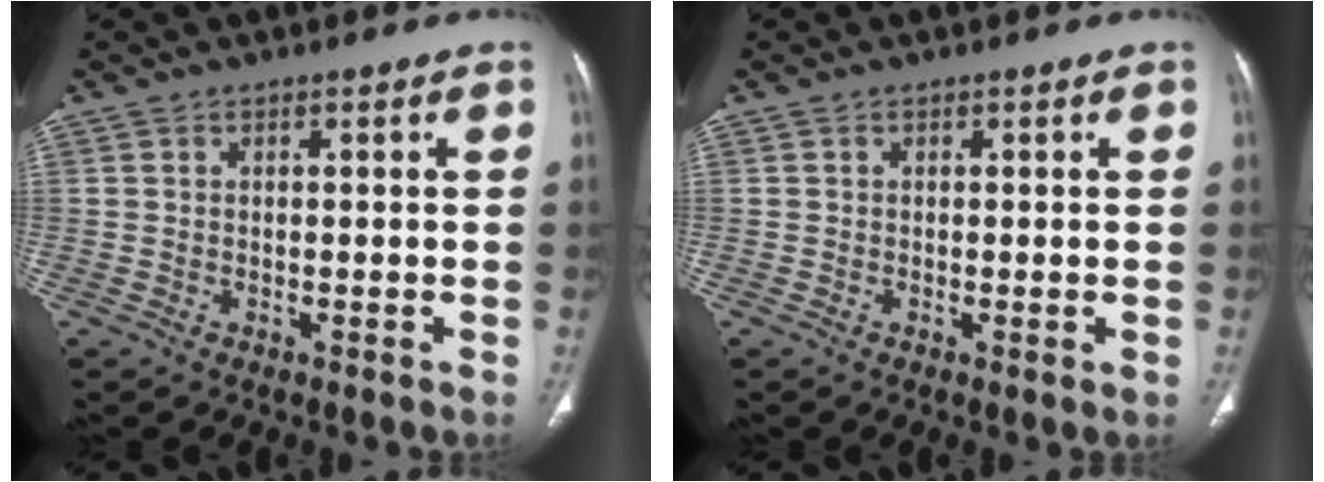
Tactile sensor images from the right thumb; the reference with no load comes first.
{"total": 0.7, "force": [0.0, 0.2, 0.7], "torque": [-0.017, -0.004, -0.003]}